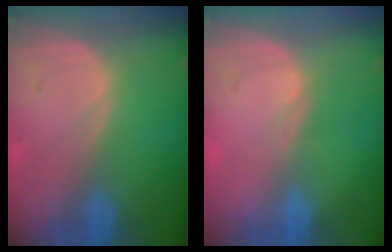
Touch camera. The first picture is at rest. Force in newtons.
{"total": 0.6, "press": 0.5, "slide": 0.4}